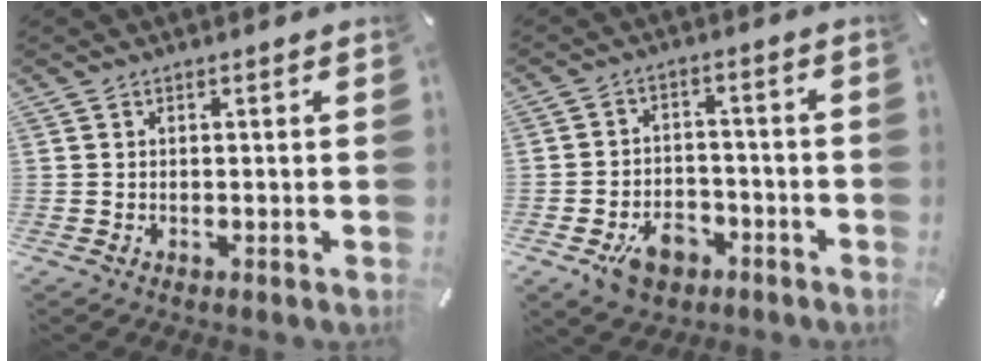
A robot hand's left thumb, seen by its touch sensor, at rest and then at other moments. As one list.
[{"total": 8.7, "force": [-4.1, 6.2, 4.5], "torque": [-0.066, 0.023, -0.072]}]